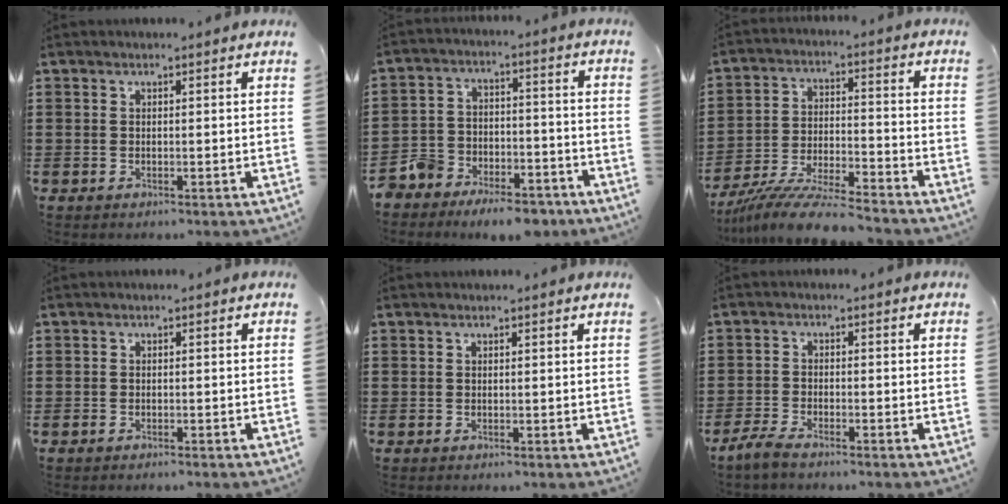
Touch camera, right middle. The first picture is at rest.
{"total": 7.6, "force": [-7.3, 1.9, 0.8], "torque": [-0.029, 0.023, -0.149]}
{"total": 9.5, "force": [-8.9, 0.3, 3.3], "torque": [-0.069, 0.009, -0.176]}
{"total": 0.5, "force": [-0.5, 0.1, 0.2], "torque": [-0.006, -0.001, -0.009]}
{"total": 0.0}
{"total": 2.9, "force": [-2.6, 0.3, 1.2], "torque": [-0.035, -0.001, -0.057]}